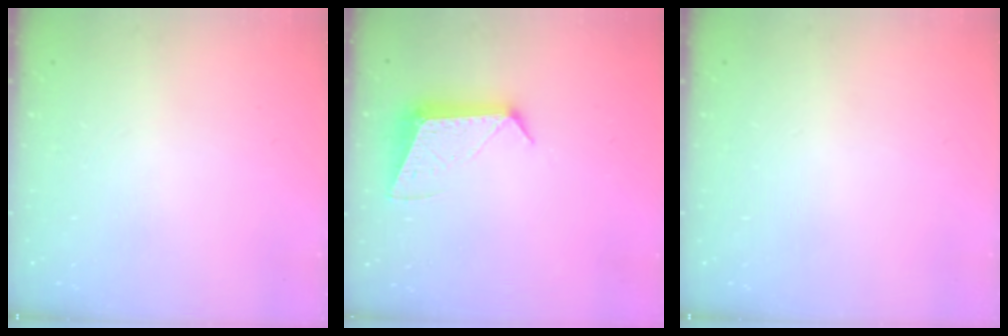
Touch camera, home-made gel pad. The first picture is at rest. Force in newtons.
{"total": 10.0, "press": 10.0, "slide": 0.2}
{"total": 0.0}